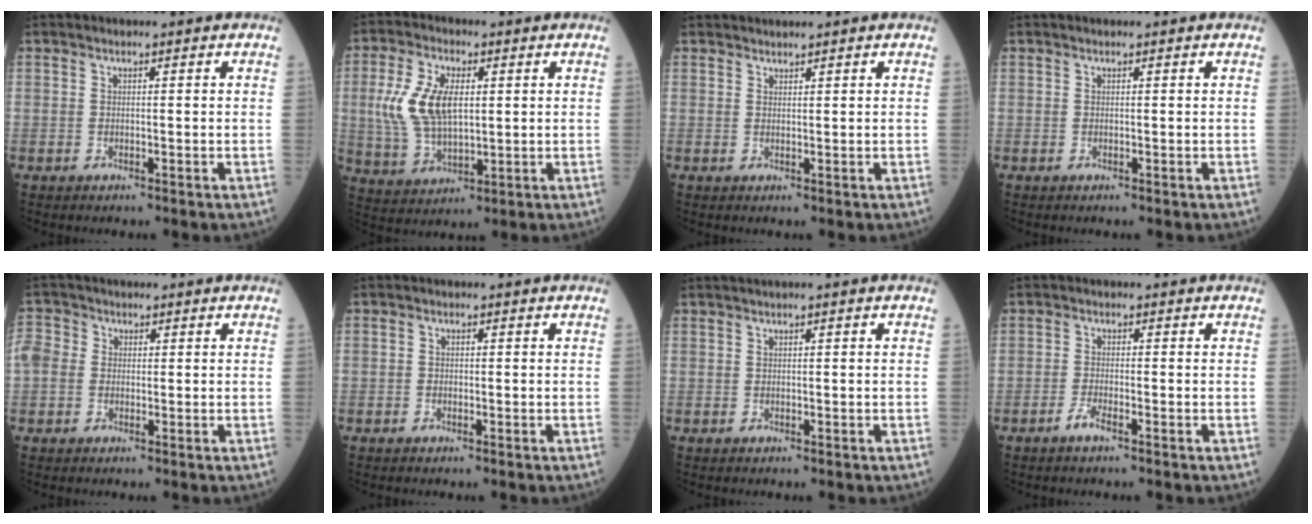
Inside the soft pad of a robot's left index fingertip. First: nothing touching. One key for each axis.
{"total": 10.1, "fx": 1.4, "fy": 5.0, "fz": 8.6, "tx": -0.199, "ty": 0.006, "tz": 0.033}
{"total": 1.2, "fx": 1.2, "fy": -0.1, "fz": 0.1, "tx": -0.003, "ty": 0.012, "tz": 0.027}
{"total": 0.0}
{"total": 4.9, "fx": 0.1, "fy": 4.3, "fz": 2.3, "tx": -0.068, "ty": 0.021, "tz": -0.001}
{"total": 1.1, "fx": -0.7, "fy": 0.8, "fz": 0.1, "tx": -0.002, "ty": 0.001, "tz": -0.015}
{"total": 0.7, "fx": 0.3, "fy": -0.1, "fz": 0.6, "tx": -0.014, "ty": 0.006, "tz": 0.010}
{"total": 1.8, "fx": -1.3, "fy": 0.1, "fz": 1.1, "tx": -0.031, "ty": -0.003, "tz": -0.027}